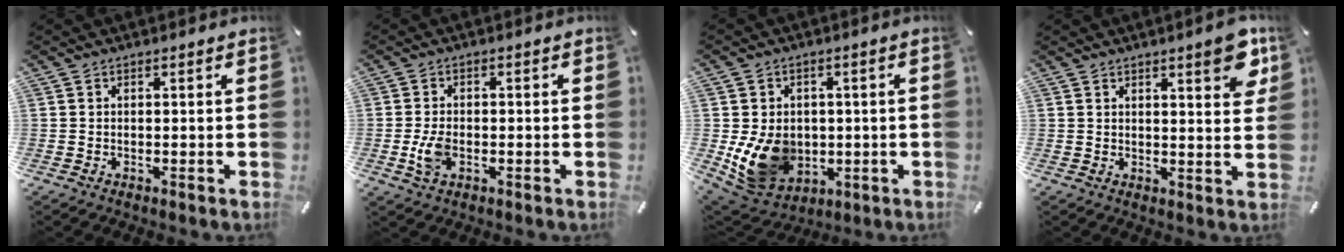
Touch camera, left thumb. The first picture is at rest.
{"total": 5.2, "force": [-1.2, 3.2, 3.9], "torque": [-0.091, -0.001, -0.025]}
{"total": 13.2, "force": [-1.8, 11.0, 7.1], "torque": [-0.153, -0.003, -0.024]}
{"total": 7.8, "force": [4.7, 2.4, 5.7], "torque": [-0.062, -0.031, 0.073]}